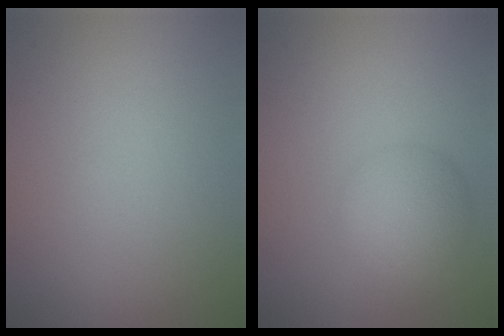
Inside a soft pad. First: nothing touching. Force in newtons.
{"total": 3.9, "press": 3.9, "slide": 0.2}